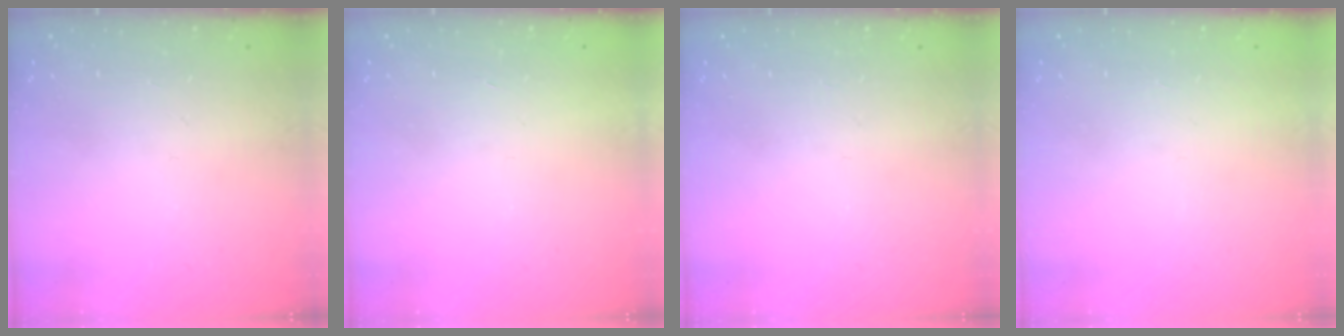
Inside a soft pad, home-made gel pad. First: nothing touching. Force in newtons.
{"total": 1.7, "press": 1.7, "slide": 0.1}
{"total": 0.0}
{"total": 1.5, "press": 1.5, "slide": 0.1}